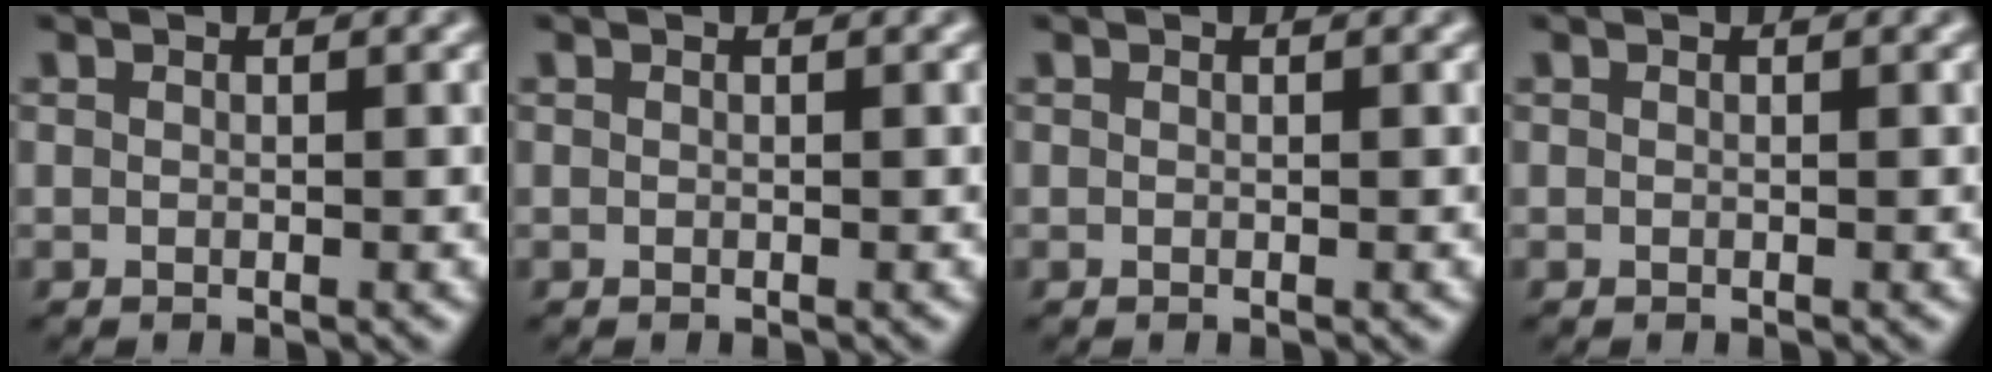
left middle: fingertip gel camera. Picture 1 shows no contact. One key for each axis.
{"total": 0.0}
{"total": 0.0}
{"total": 0.0}